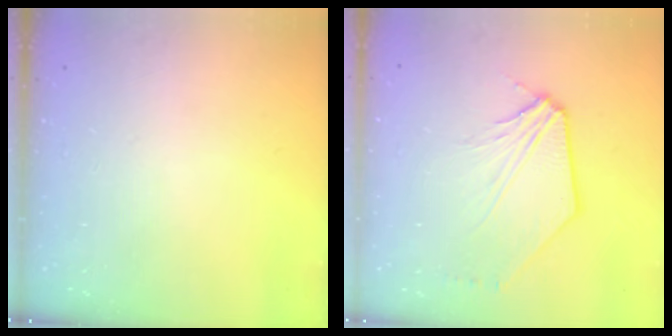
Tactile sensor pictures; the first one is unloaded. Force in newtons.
{"total": 6.5, "press": 6.4, "slide": 0.7}